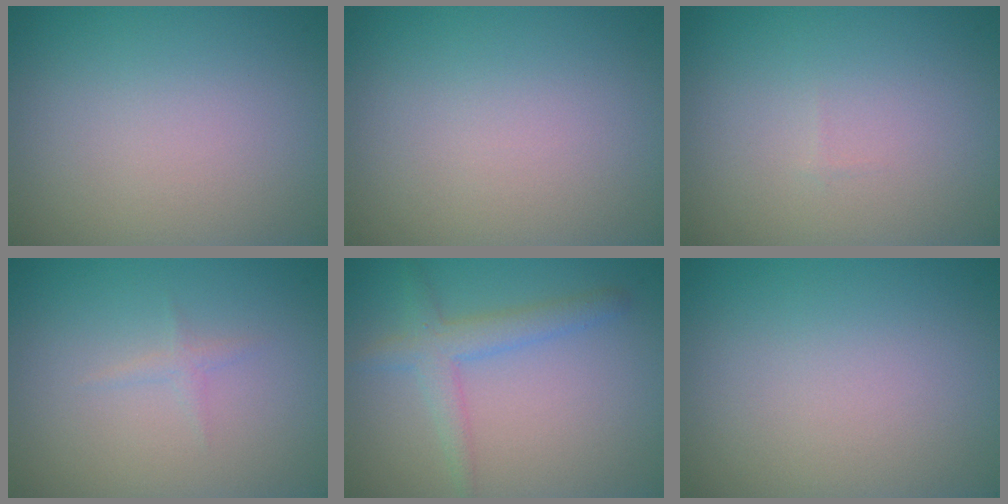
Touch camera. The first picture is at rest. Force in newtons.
{"total": 0.0}
{"total": 0.0}
{"total": 0.8, "press": 0.8, "slide": 0.1}
{"total": 2.9, "press": 2.9, "slide": 0.1}
{"total": 0.0}